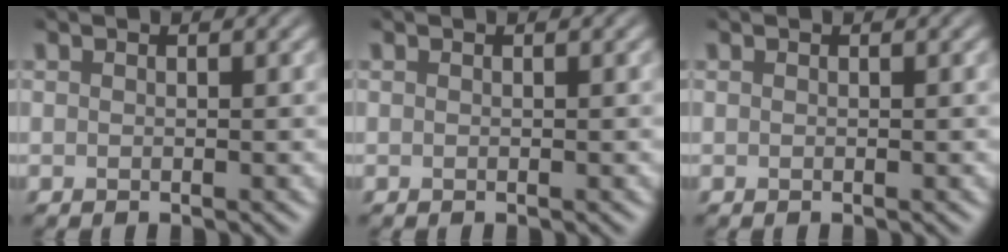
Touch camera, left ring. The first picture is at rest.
{"total": 0.0}
{"total": 0.0}